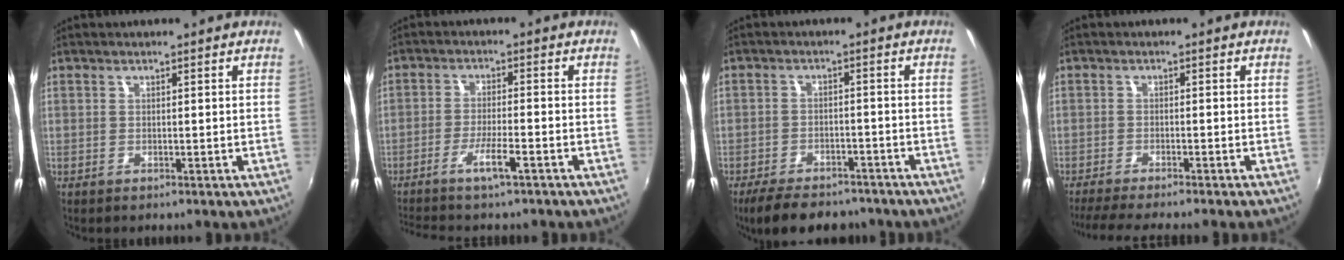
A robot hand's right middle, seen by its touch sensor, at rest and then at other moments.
{"total": 6.1, "force": [-4.6, 0.3, 4.1], "torque": [-0.095, -0.005, -0.085]}
{"total": 11.2, "force": [-9.0, 4.6, 4.9], "torque": [-0.111, -0.007, -0.133]}
{"total": 7.2, "force": [-6.3, -0.6, 3.3], "torque": [-0.080, -0.019, -0.101]}